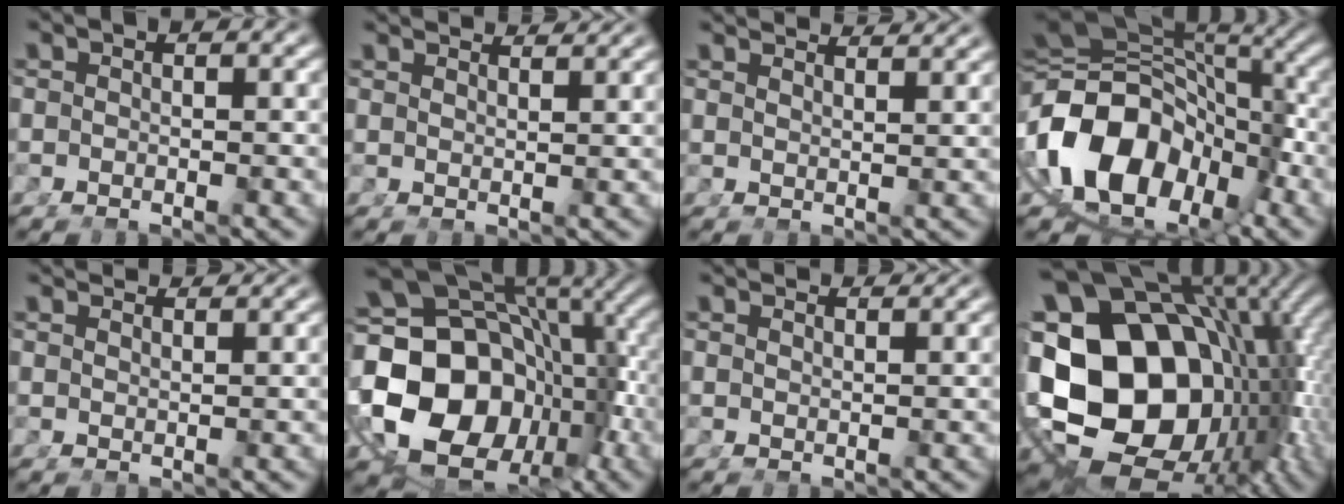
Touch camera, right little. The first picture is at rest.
{"total": 3.3, "force": [3.1, -0.6, 0.9], "torque": [0.005, 0.004, 0.054]}
{"total": 3.9, "force": [3.7, -0.4, 1.4], "torque": [-0.003, 0.006, 0.061]}
{"total": 19.0, "force": [-2.5, 14.1, 12.6], "torque": [-0.266, -0.062, -0.011]}
{"total": 3.4, "force": [3.3, -0.6, 0.9], "torque": [0.007, 0.005, 0.056]}
{"total": 22.6, "force": [-2.1, 16.8, 14.9], "torque": [-0.302, -0.072, -0.005]}
{"total": 3.0, "force": [2.8, -0.7, 0.7], "torque": [0.008, 0.003, 0.049]}
{"total": 32.7, "force": [-2.7, 22.5, 23.5], "torque": [-0.407, -0.080, -0.015]}